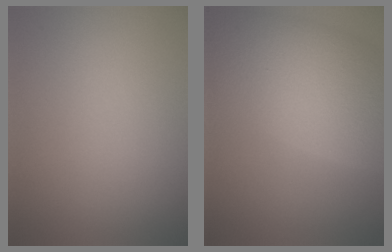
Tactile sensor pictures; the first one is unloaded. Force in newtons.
{"total": 10.8, "press": 10.8, "slide": 0.7}